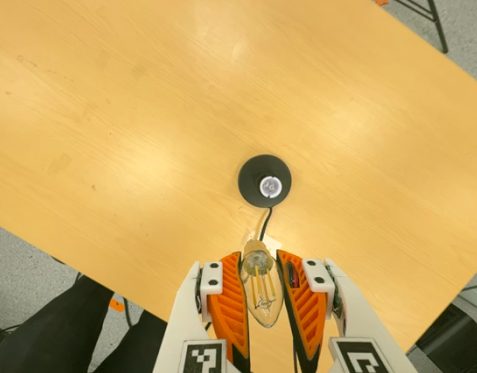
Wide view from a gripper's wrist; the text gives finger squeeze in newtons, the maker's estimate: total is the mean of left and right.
{"total": 23.0, "left": 24.5, "right": 21.5}